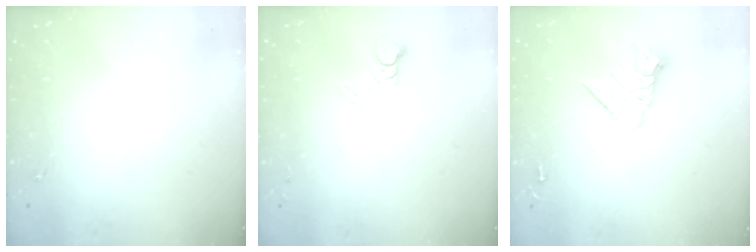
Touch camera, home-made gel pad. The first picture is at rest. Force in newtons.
{"total": 3.0, "press": 3.0, "slide": 0.3}
{"total": 10.7, "press": 10.7, "slide": 1.0}